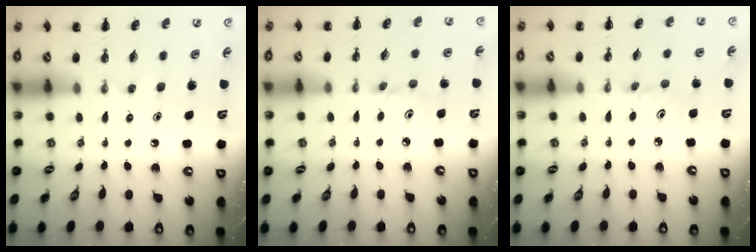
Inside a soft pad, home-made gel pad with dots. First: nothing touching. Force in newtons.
{"total": 4.0, "press": 3.7, "slide": 1.6}
{"total": 3.2, "press": 3.0, "slide": 1.0}